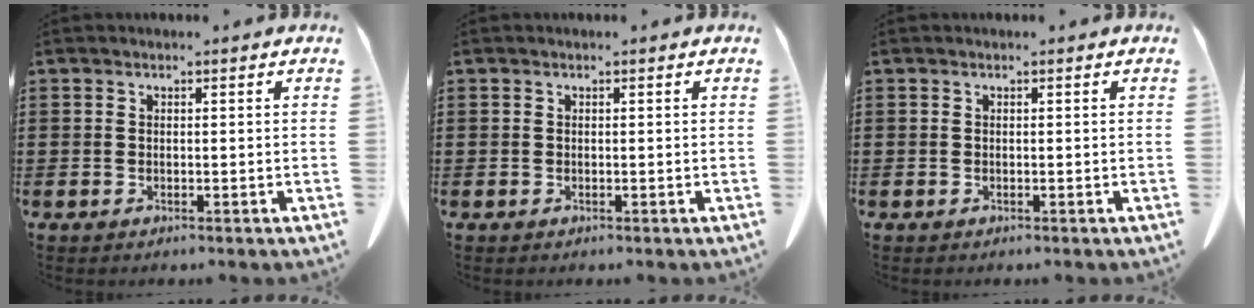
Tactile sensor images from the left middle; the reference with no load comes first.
{"total": 0.0}
{"total": 0.0}